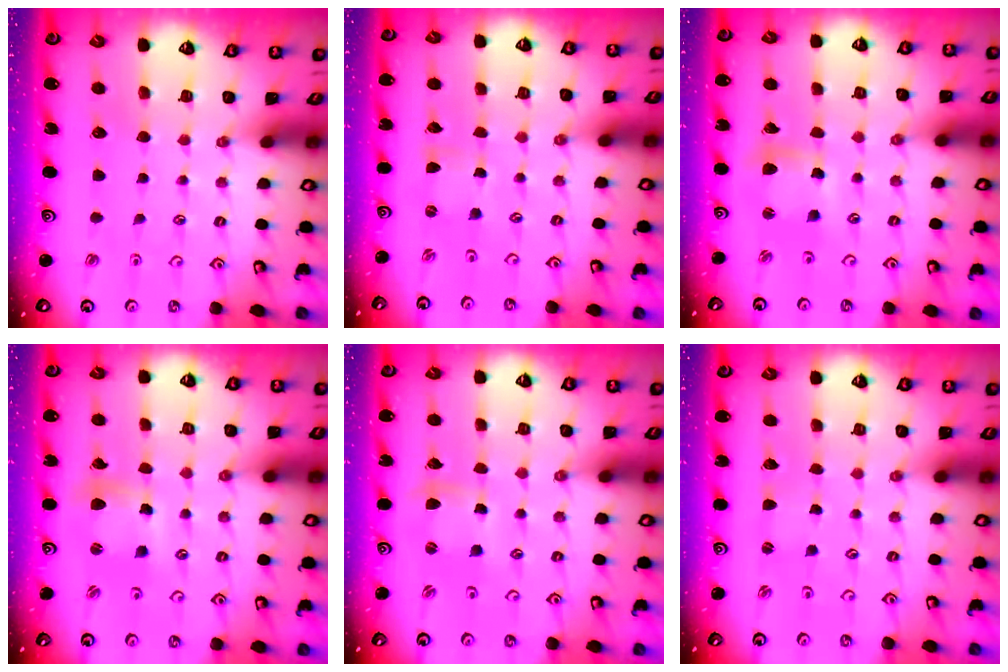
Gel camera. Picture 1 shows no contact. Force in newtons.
{"total": 0.0}
{"total": 7.2, "press": 7.1, "slide": 1.1}
{"total": 7.1, "press": 7.0, "slide": 1.0}
{"total": 3.2, "press": 3.1, "slide": 0.5}
{"total": 0.6, "press": 0.6, "slide": 0.1}